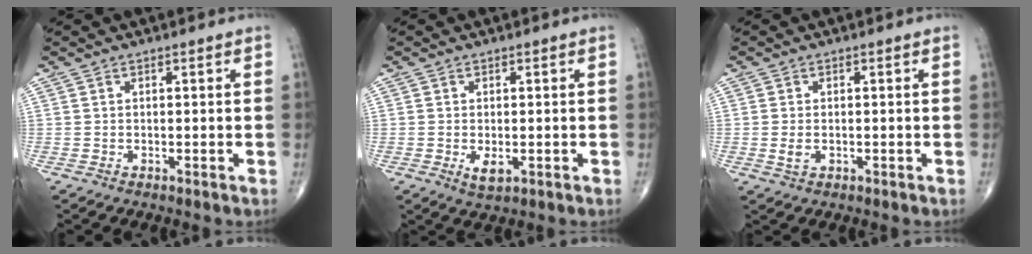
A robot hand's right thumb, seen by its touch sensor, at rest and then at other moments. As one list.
[{"total": 2.7, "force": [-0.7, 1.4, 2.3], "torque": [-0.038, -0.006, -0.008]}, {"total": 2.2, "force": [-0.3, 1.3, 1.6], "torque": [-0.034, -0.002, -0.006]}]